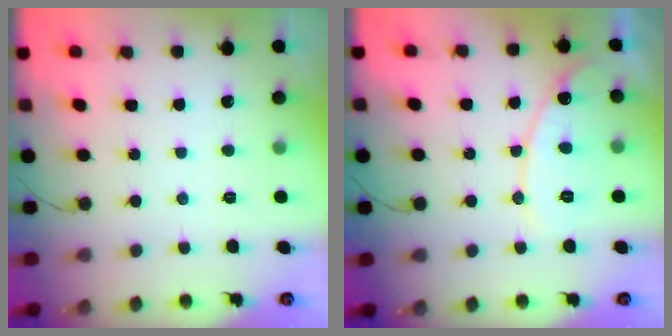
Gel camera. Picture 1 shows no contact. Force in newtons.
{"total": 11.1, "press": 11.1, "slide": 0.9}